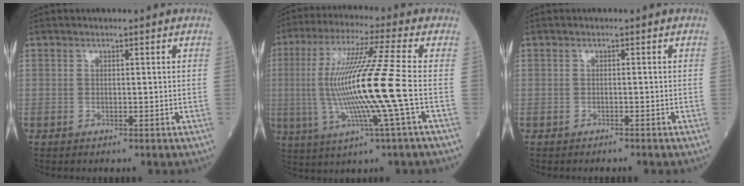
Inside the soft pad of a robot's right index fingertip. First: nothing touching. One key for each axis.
{"total": 15.1, "fx": -1.6, "fy": -1.7, "fz": 14.9, "tx": -0.302, "ty": -0.002, "tz": -0.035}
{"total": 1.7, "fx": -1.5, "fy": -0.1, "fz": 0.6, "tx": -0.009, "ty": 0.002, "tz": -0.019}